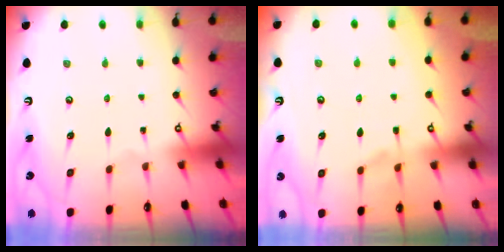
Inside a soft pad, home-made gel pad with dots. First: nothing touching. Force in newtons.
{"total": 1.0, "press": 0.6, "slide": 0.8}